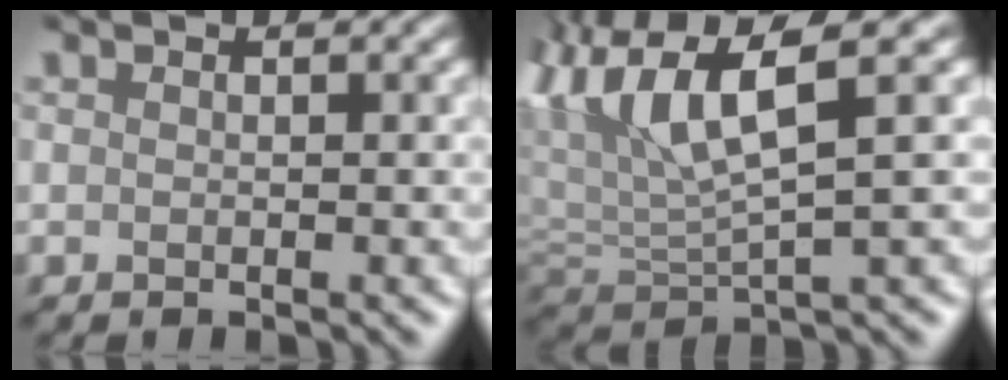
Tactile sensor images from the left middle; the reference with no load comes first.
{"total": 7.5, "force": [4.1, 1.5, 6.1], "torque": [-0.156, 0.017, 0.097]}